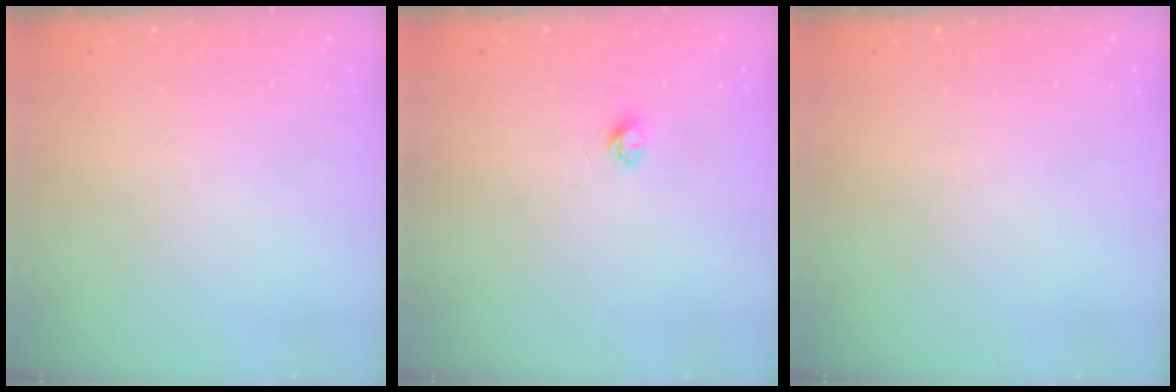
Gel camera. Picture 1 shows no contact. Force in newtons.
{"total": 3.2, "press": 3.2, "slide": 0.4}
{"total": 0.0}